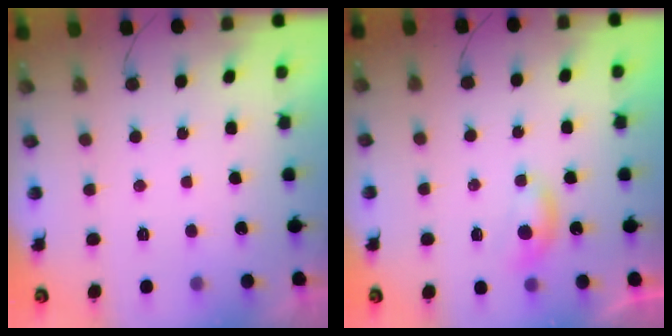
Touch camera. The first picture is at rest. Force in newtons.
{"total": 5.6, "press": 5.6, "slide": 0.7}